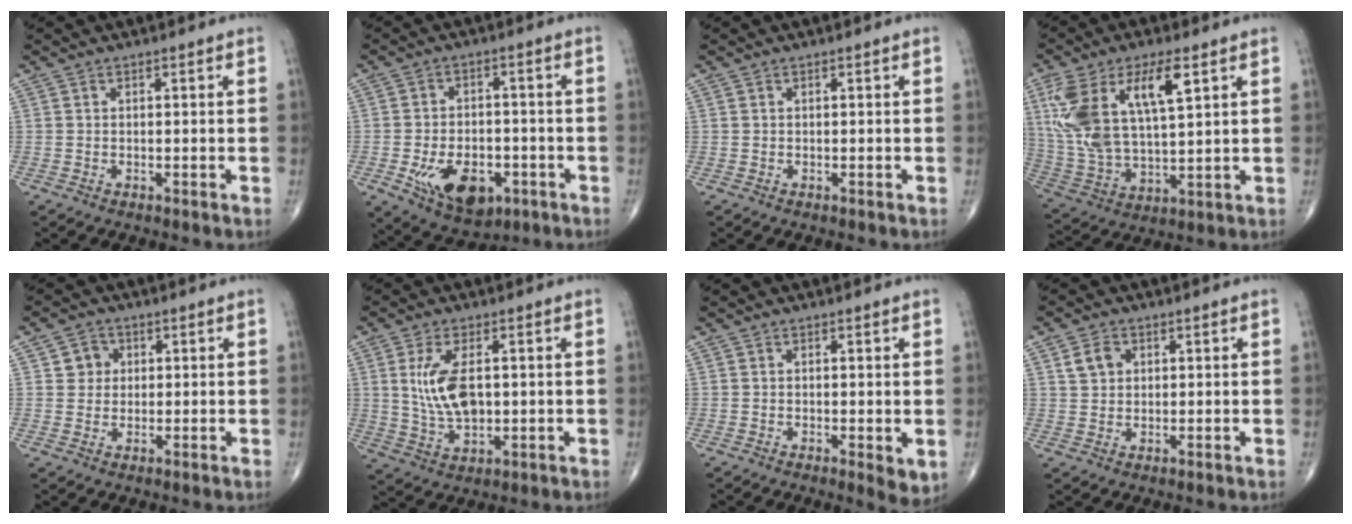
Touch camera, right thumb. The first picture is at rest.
{"total": 12.5, "force": [-4.6, 7.7, 8.8], "torque": [-0.120, 0.013, -0.060]}
{"total": 0.0}
{"total": 18.3, "force": [6.7, 7.8, 15.2], "torque": [-0.305, -0.012, 0.134]}
{"total": 3.9, "force": [0.9, 3.7, 0.9], "torque": [0.010, 0.002, 0.008]}
{"total": 9.5, "force": [1.3, 4.9, 8.0], "torque": [-0.156, -0.010, 0.033]}
{"total": 3.5, "force": [-0.5, 1.2, 3.2], "torque": [-0.047, -0.012, -0.010]}
{"total": 4.0, "force": [1.4, 3.2, 2.0], "torque": [-0.022, -0.001, 0.026]}